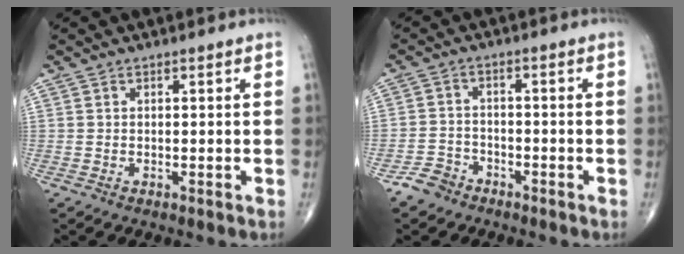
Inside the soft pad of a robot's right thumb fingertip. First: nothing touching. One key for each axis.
{"total": 4.2, "fx": -3.2, "fy": 2.7, "fz": 0.5, "tx": 0.000, "ty": 0.017, "tz": -0.064}